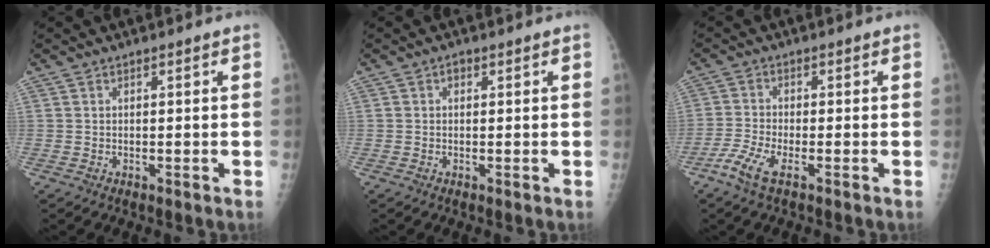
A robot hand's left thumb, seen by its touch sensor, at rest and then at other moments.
{"total": 1.1, "force": [0.3, 0.9, 0.6], "torque": [-0.003, 0.003, -0.001]}
{"total": 5.0, "force": [-3.0, 1.2, 3.8], "torque": [-0.100, 0.002, -0.067]}